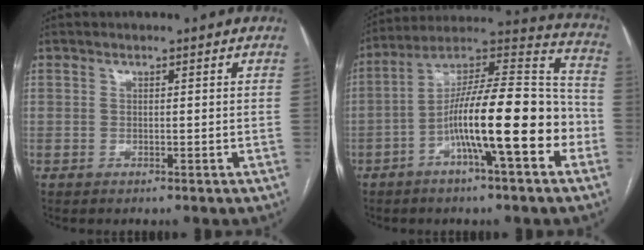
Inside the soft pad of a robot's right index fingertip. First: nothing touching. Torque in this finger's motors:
{"motor_torque": [0.99, -0.36, 1.05, 0.21]}